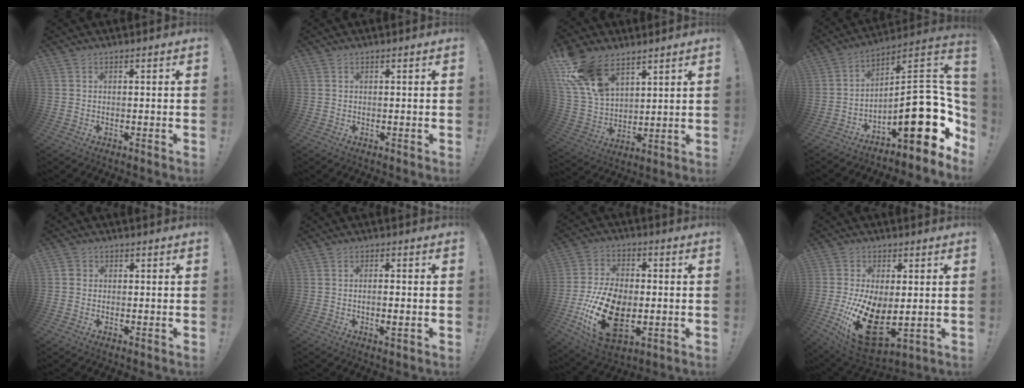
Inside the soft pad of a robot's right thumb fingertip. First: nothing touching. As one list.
[{"total": 0.0}, {"total": 16.4, "force": [10.4, 9.2, 8.7], "torque": [-0.186, -0.058, 0.198]}, {"total": 23.2, "force": [-5.0, 9.4, 20.7], "torque": [-0.296, 0.024, -0.065]}, {"total": 1.9, "force": [0.2, 1.8, 0.5], "torque": [-0.003, 0.005, 0.002]}, {"total": 2.8, "force": [-0.7, 0.3, 2.7], "torque": [-0.045, 0.000, -0.014]}, {"total": 21.3, "force": [-5.1, 13.3, 15.9], "torque": [-0.295, 0.026, -0.076]}, {"total": 18.1, "force": [-3.0, 10.0, 14.8], "torque": [-0.272, -0.001, -0.037]}]